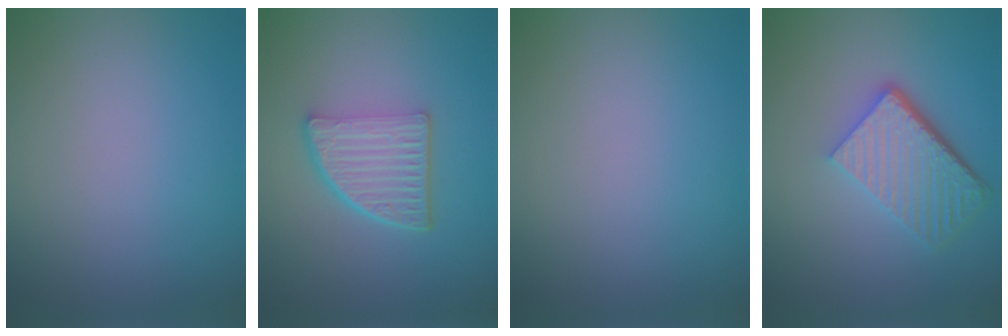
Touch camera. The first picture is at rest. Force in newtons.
{"total": 5.3, "press": 3.9, "slide": 3.7}
{"total": 0.0}
{"total": 5.7, "press": 3.9, "slide": 4.2}